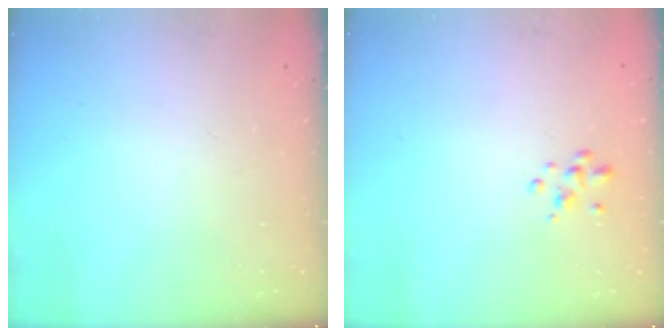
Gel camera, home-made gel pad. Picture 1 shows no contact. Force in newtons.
{"total": 2.3, "press": 2.2, "slide": 0.3}